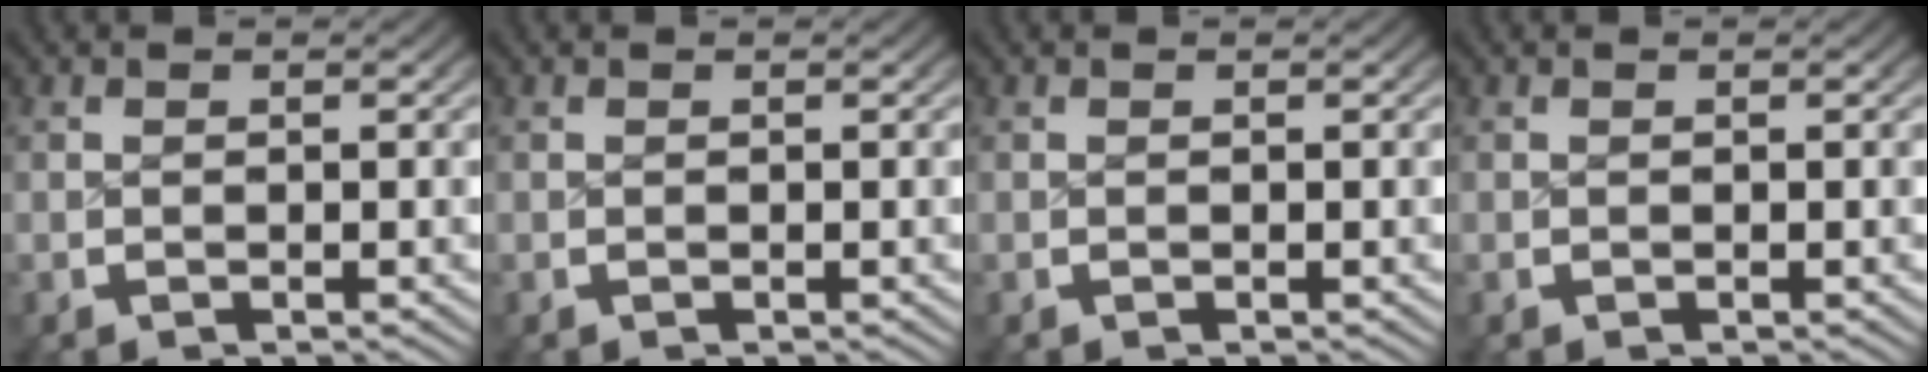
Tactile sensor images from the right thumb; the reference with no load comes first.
{"total": 0.0}
{"total": 0.0}
{"total": 0.0}